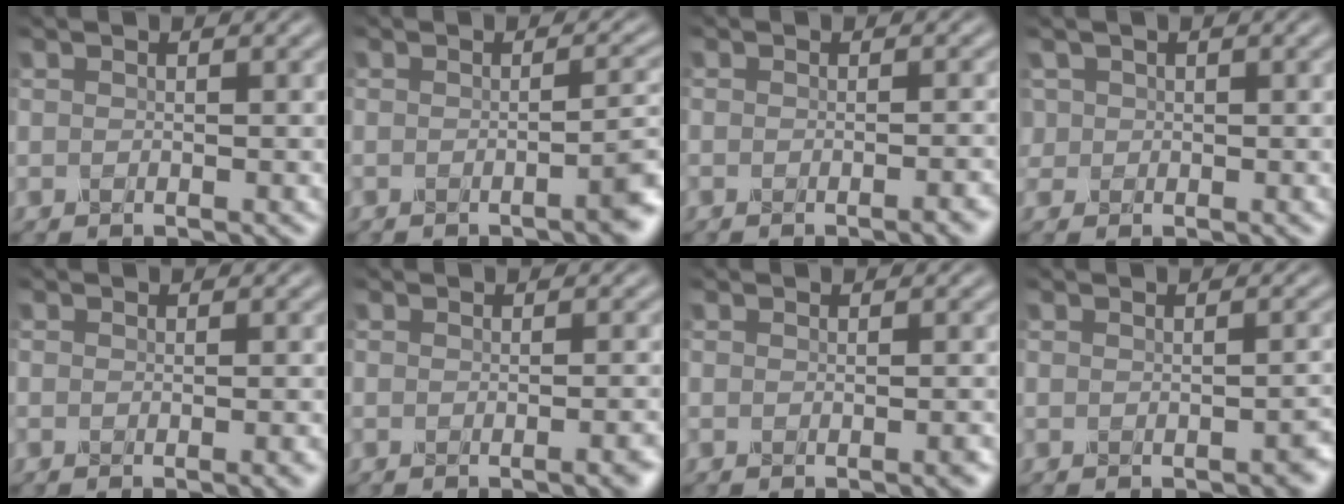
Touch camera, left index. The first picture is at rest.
{"total": 3.7, "force": [-1.4, 1.1, 3.3], "torque": [-0.026, 0.002, -0.025]}
{"total": 3.5, "force": [-1.6, 1.5, 2.7], "torque": [-0.009, 0.010, -0.022]}
{"total": 1.3, "force": [0.2, 1.3, 0.0], "torque": [0.004, 0.003, 0.002]}
{"total": 3.3, "force": [-1.2, 1.6, 2.7], "torque": [-0.006, 0.006, -0.017]}
{"total": 3.3, "force": [-1.3, 1.3, 2.7], "torque": [-0.005, 0.007, -0.021]}
{"total": 1.9, "force": [-0.6, 0.8, 1.5], "torque": [0.000, 0.005, -0.011]}
{"total": 1.7, "force": [-1.1, 0.5, 1.2], "torque": [-0.013, 0.003, -0.013]}